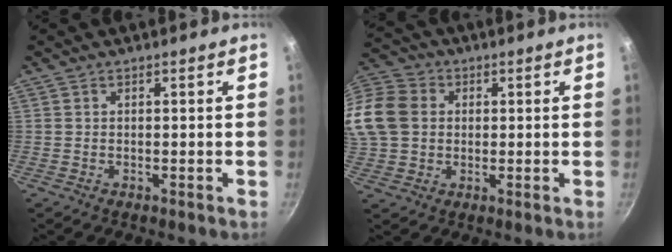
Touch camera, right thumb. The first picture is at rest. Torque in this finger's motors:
{"motor_torque": [-0.32, 1.84, 0.62, -0.49, 0.24]}